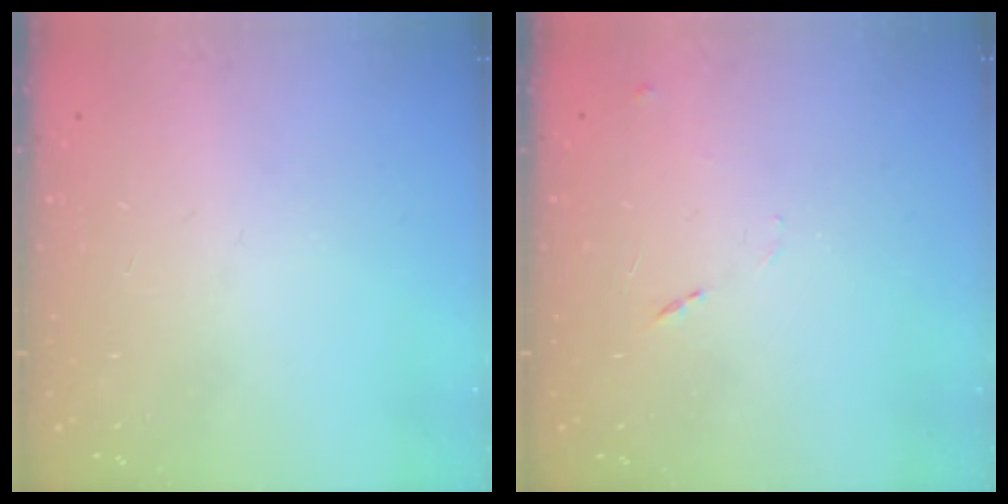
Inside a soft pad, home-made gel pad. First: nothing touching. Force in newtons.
{"total": 7.6, "press": 7.6, "slide": 0.9}